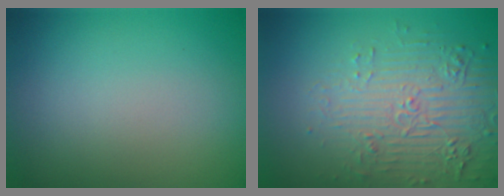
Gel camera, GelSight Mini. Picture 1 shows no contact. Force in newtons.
{"total": 4.8, "press": 4.2, "slide": 2.4}